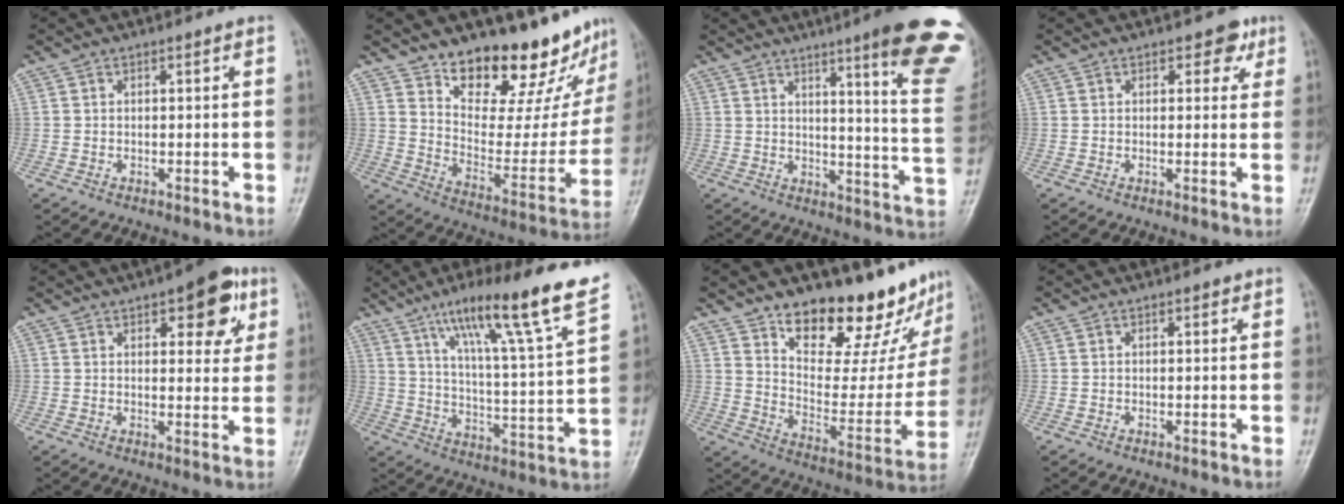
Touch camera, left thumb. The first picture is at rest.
{"total": 22.2, "force": [17.8, 8.0, 10.7], "torque": [-0.103, -0.120, 0.259]}
{"total": 20.5, "force": [12.8, 1.9, 15.9], "torque": [-0.178, -0.073, 0.156]}
{"total": 3.8, "force": [1.9, 2.5, 2.1], "torque": [0.003, -0.005, 0.019]}
{"total": 9.6, "force": [4.3, 4.3, 7.5], "torque": [-0.056, -0.009, 0.048]}
{"total": 21.1, "force": [13.8, 1.3, 15.9], "torque": [-0.226, -0.051, 0.217]}
{"total": 23.3, "force": [17.8, 8.7, 12.3], "torque": [-0.126, -0.117, 0.259]}
{"total": 1.1, "force": [0.6, 0.6, 0.7], "torque": [-0.002, -0.001, 0.006]}